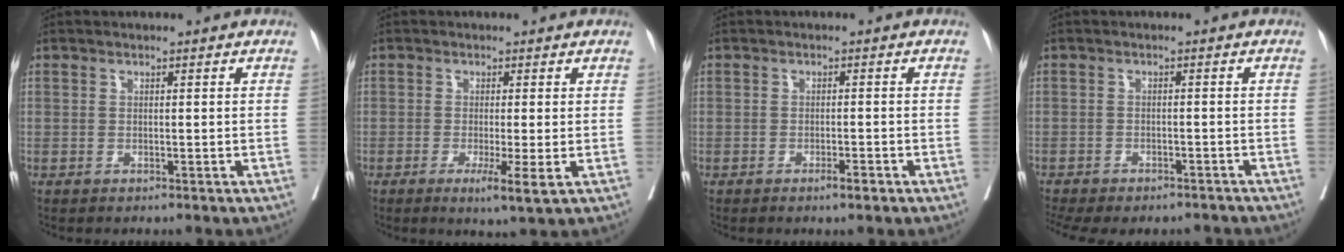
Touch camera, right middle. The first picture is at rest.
{"total": 4.0, "force": [-1.4, -0.1, 3.8], "torque": [-0.059, -0.014, -0.020]}
{"total": 1.7, "force": [-1.0, 0.0, 1.3], "torque": [-0.025, -0.004, -0.015]}
{"total": 12.5, "force": [-10.5, 4.5, 5.0], "torque": [-0.122, -0.004, -0.134]}